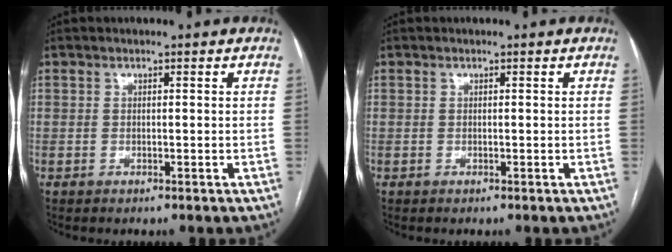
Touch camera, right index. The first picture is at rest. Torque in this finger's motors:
{"motor_torque": [0.00, 0.00, 0.00, 0.01]}